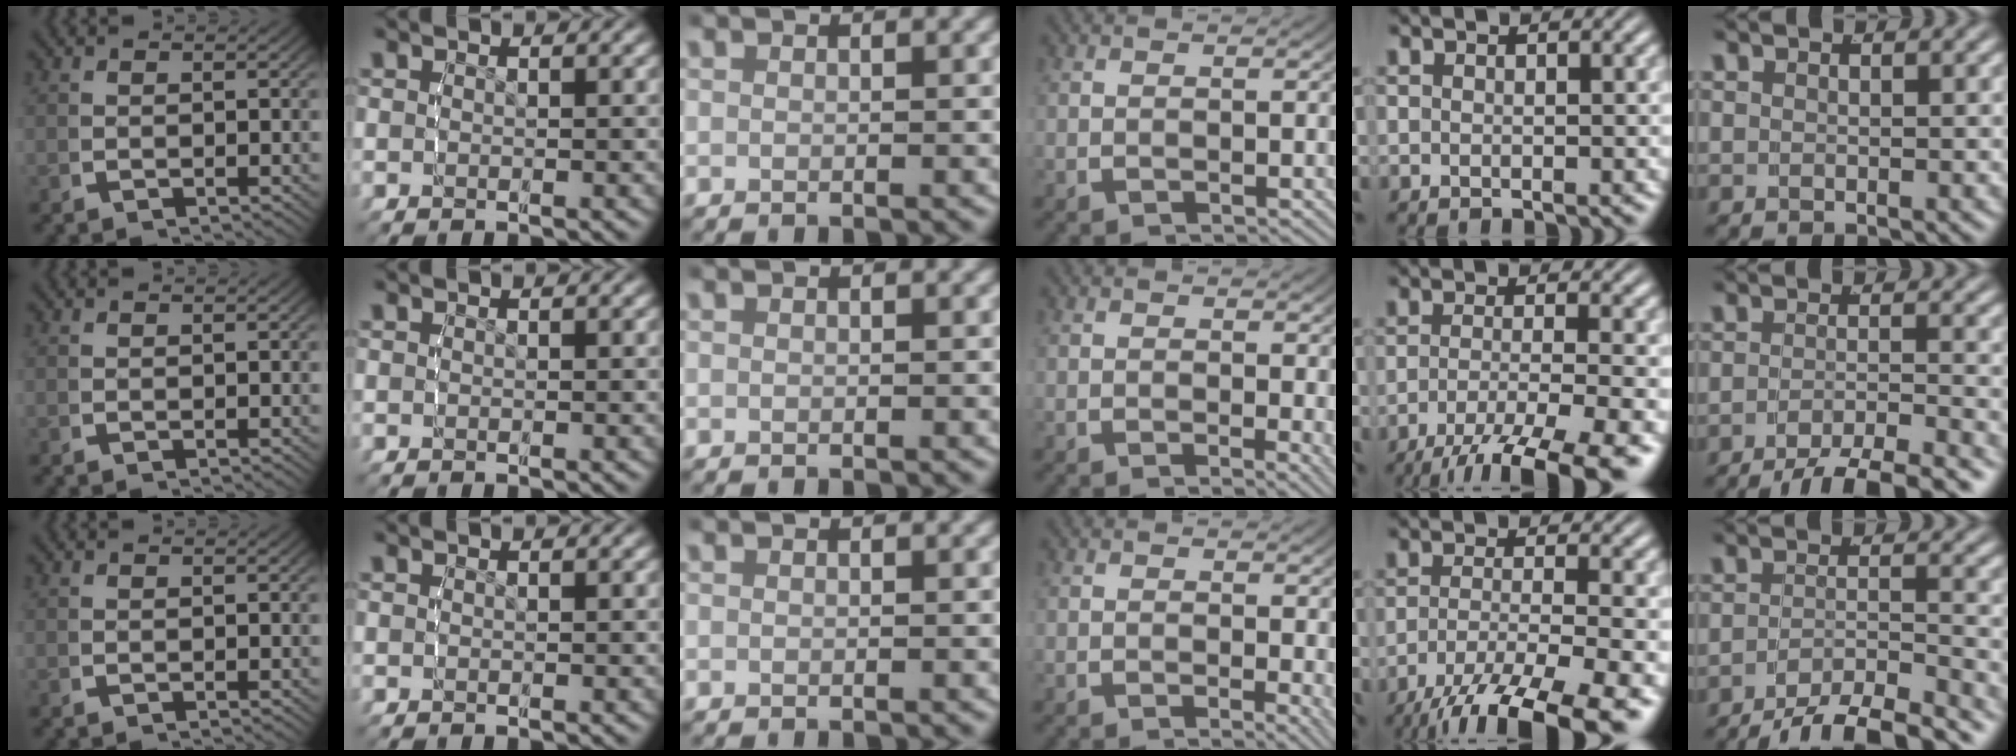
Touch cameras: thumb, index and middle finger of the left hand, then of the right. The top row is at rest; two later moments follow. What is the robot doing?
{"motion": "lift_and_place", "object": "condiment"}